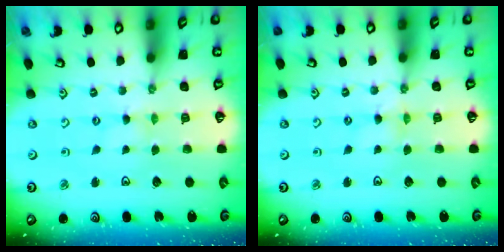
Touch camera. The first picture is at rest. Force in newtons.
{"total": 1.2, "press": 1.2, "slide": 0.3}